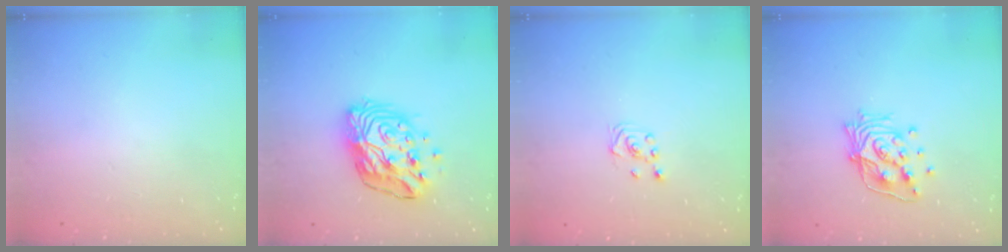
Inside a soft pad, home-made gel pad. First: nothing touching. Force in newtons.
{"total": 14.9, "press": 14.8, "slide": 1.4}
{"total": 2.3, "press": 2.2, "slide": 0.7}
{"total": 14.4, "press": 14.4, "slide": 1.1}